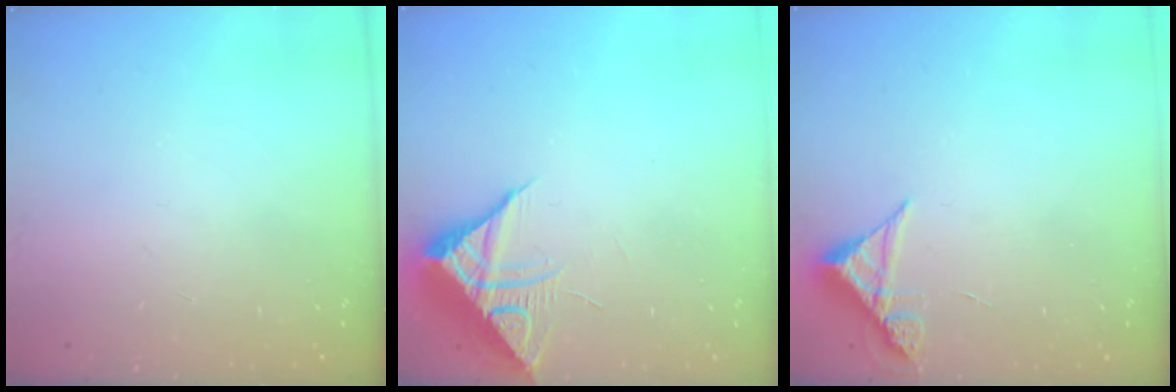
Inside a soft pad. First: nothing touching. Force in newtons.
{"total": 9.7, "press": 9.7, "slide": 0.5}
{"total": 4.9, "press": 4.9, "slide": 0.4}